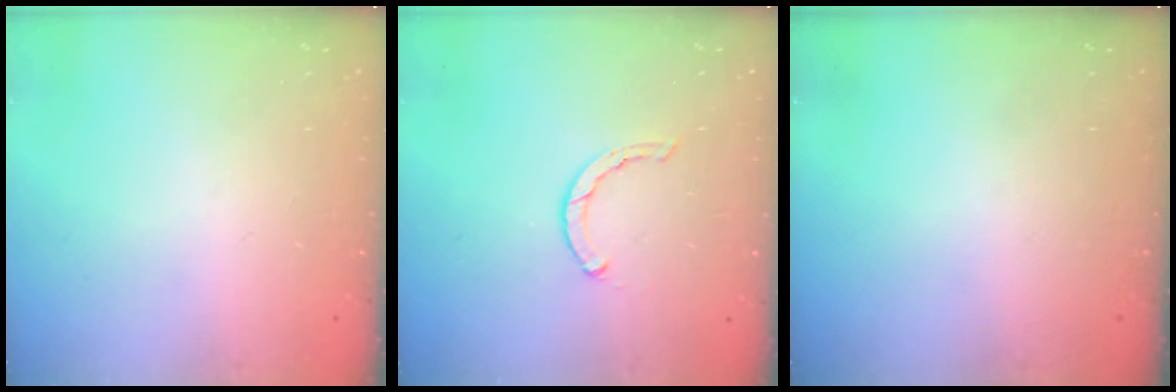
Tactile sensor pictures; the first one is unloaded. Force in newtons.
{"total": 0.5, "press": 0.5, "slide": 0.2}
{"total": 0.0}